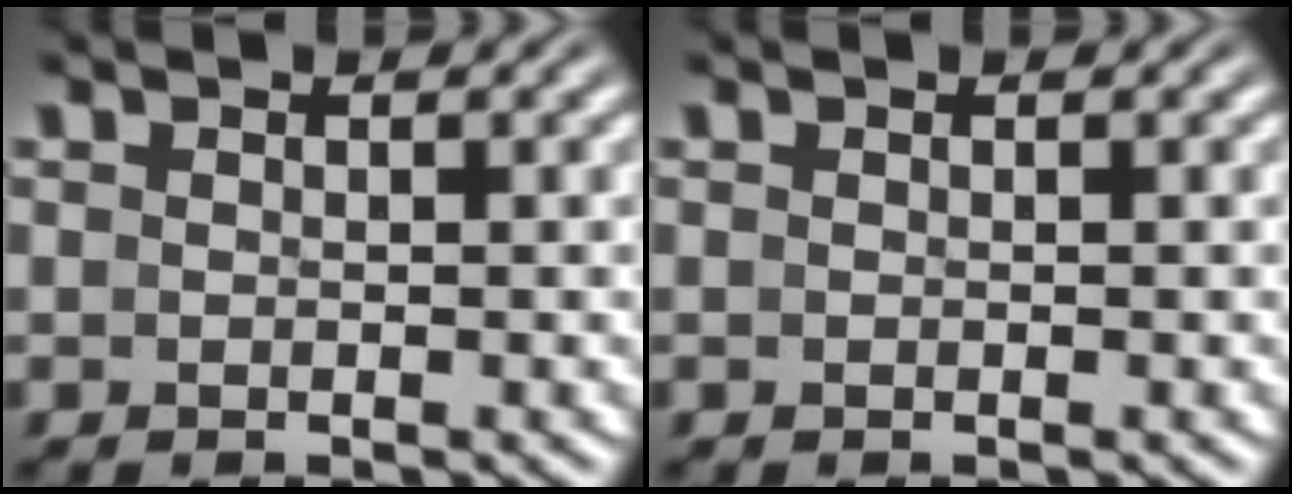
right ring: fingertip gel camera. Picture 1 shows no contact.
{"total": 0.0}